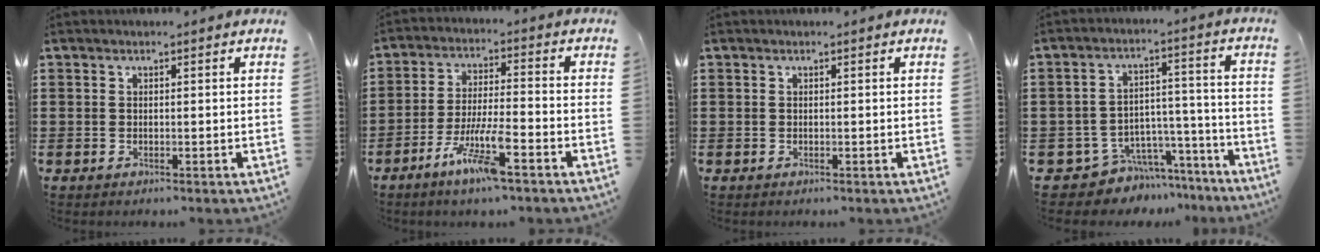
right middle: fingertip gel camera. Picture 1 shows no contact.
{"total": 8.4, "force": [-5.0, 1.2, 6.6], "torque": [-0.137, -0.007, -0.095]}
{"total": 0.0}
{"total": 6.5, "force": [-5.6, 3.2, 0.7], "torque": [-0.015, 0.020, -0.105]}